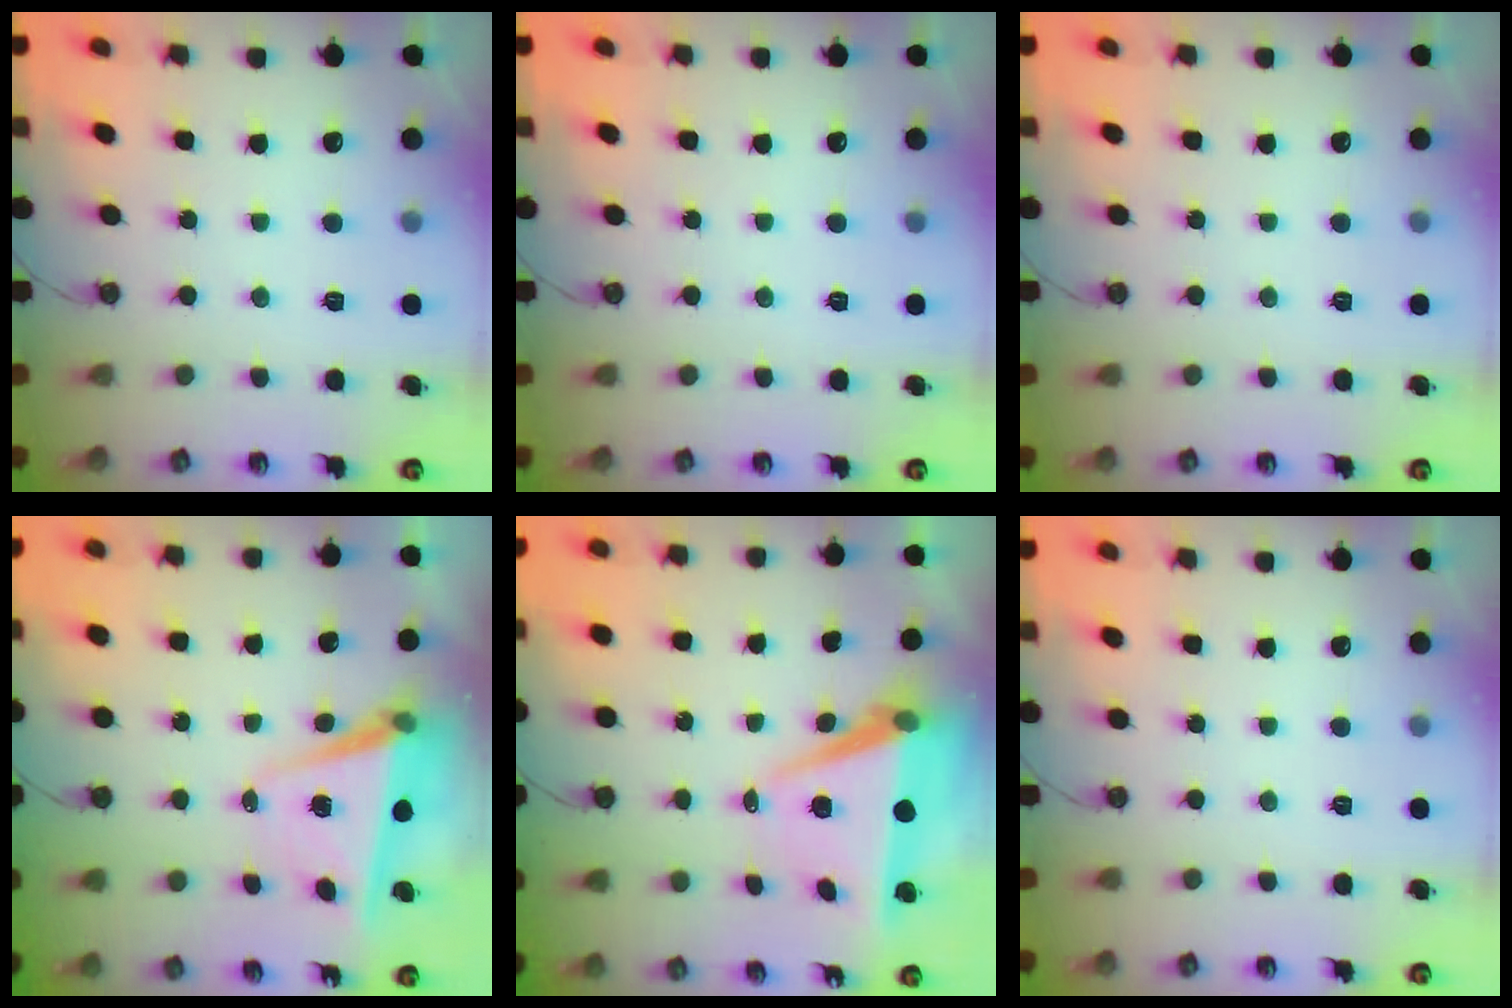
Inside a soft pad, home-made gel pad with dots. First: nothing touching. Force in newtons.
{"total": 0.0}
{"total": 0.0}
{"total": 6.4, "press": 5.8, "slide": 2.6}
{"total": 7.5, "press": 6.3, "slide": 4.2}
{"total": 0.0}